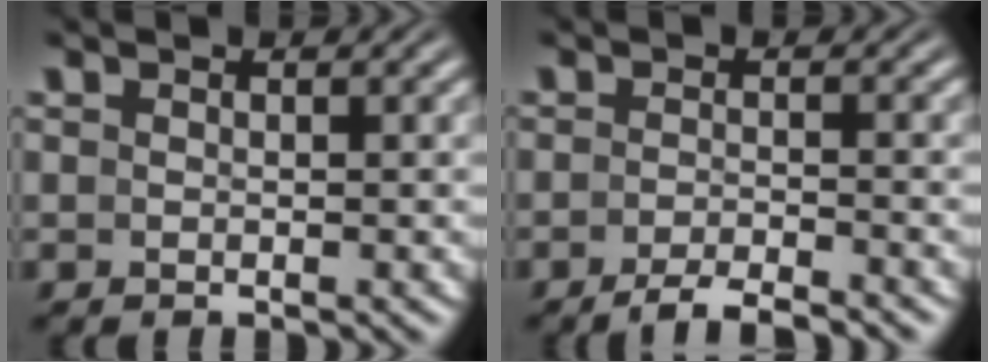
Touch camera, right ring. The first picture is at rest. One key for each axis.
{"total": 2.9, "fx": -2.7, "fy": 0.0, "fz": 1.0, "tx": -0.019, "ty": -0.001, "tz": -0.048}